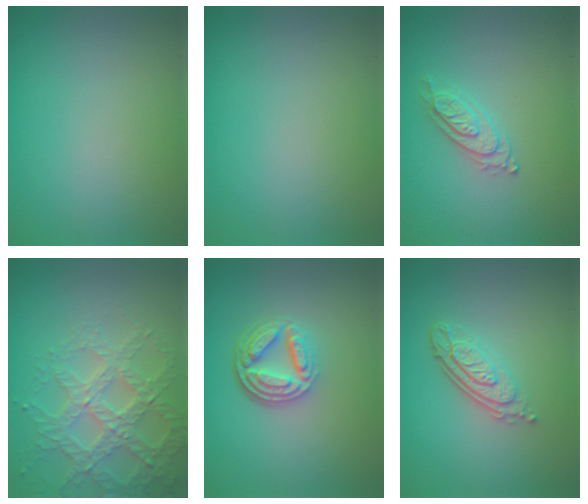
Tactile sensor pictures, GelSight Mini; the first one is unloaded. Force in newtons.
{"total": 0.0}
{"total": 2.2, "press": 2.1, "slide": 0.7}
{"total": 4.3, "press": 4.1, "slide": 1.2}
{"total": 5.0, "press": 3.5, "slide": 3.6}
{"total": 4.3, "press": 3.0, "slide": 3.1}